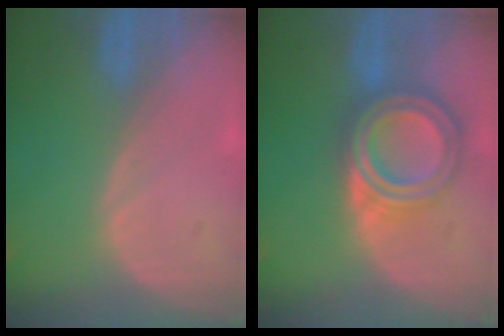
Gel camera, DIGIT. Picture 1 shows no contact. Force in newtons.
{"total": 7.8, "press": 7.8, "slide": 0.5}